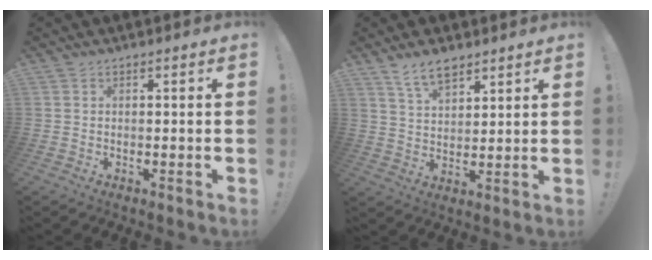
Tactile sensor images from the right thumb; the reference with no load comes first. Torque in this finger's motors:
{"motor_torque": [-0.58, 0.63, -0.10, 0.28, 0.04]}